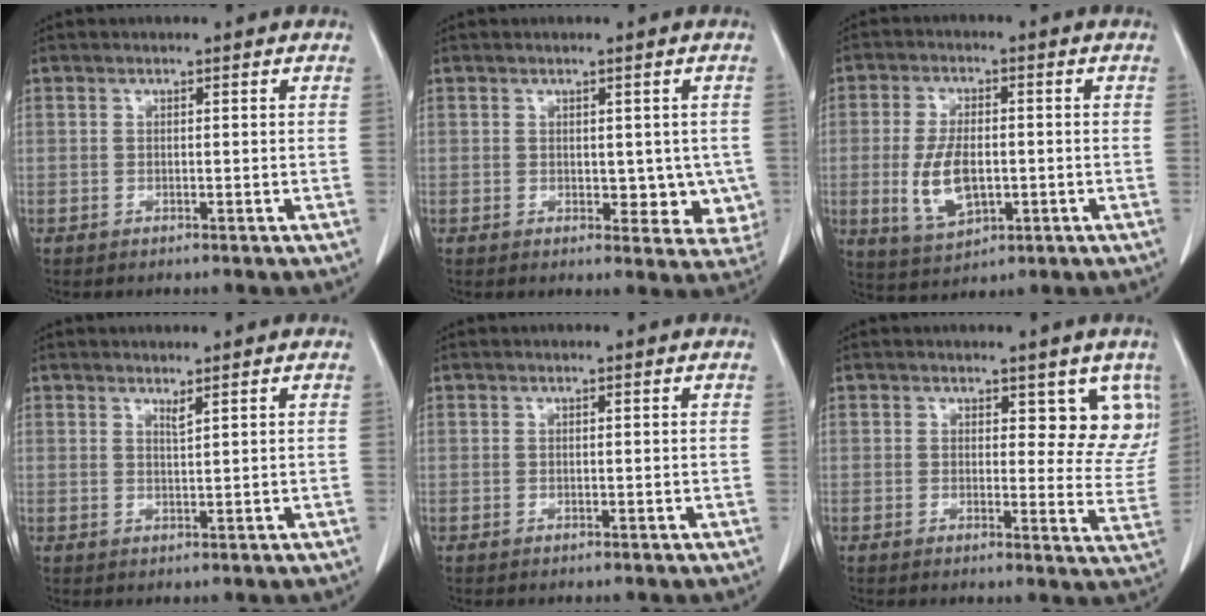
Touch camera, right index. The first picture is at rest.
{"total": 5.5, "force": [0.1, 3.5, 4.2], "torque": [-0.022, -0.004, 0.006]}
{"total": 8.2, "force": [-1.4, 3.9, 7.0], "torque": [-0.148, -0.002, -0.015]}
{"total": 1.0, "force": [0.8, -0.2, 0.6], "torque": [-0.013, -0.009, 0.016]}
{"total": 0.0}
{"total": 7.2, "force": [4.4, 3.9, 4.2], "torque": [-0.020, -0.017, 0.041]}